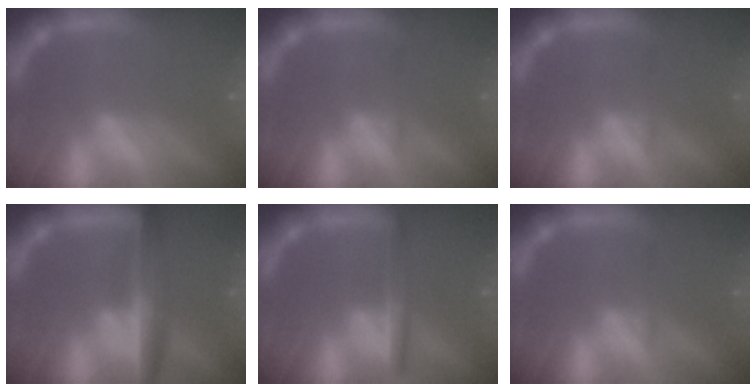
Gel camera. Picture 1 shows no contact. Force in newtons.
{"total": 0.9}
{"total": 0.9}
{"total": 5.5}
{"total": 3.0}
{"total": 0.9}